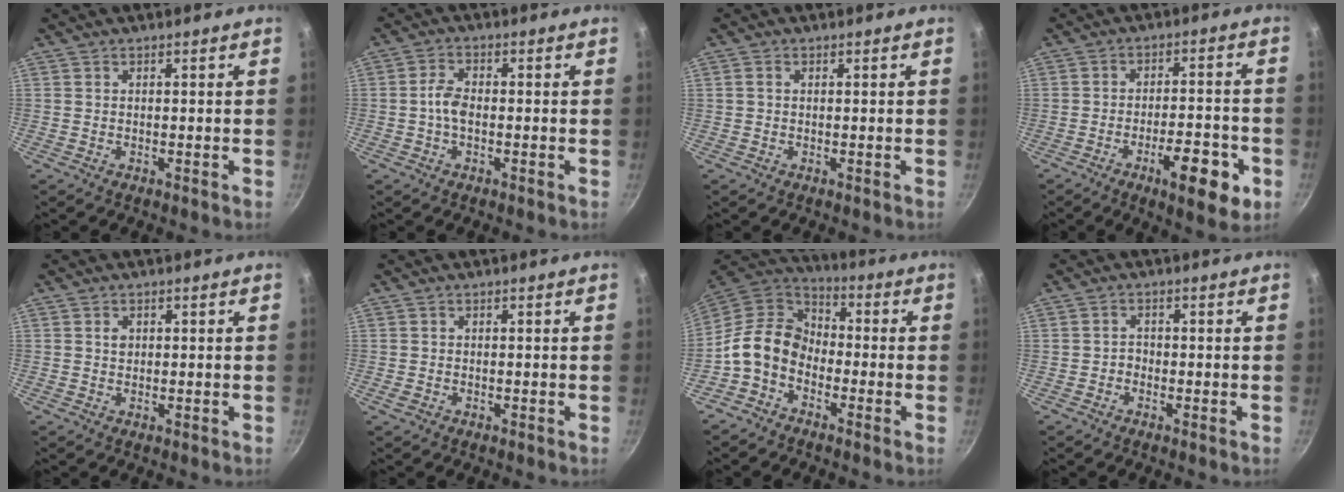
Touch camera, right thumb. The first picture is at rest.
{"total": 3.9, "force": [-0.7, 2.2, 3.1], "torque": [-0.060, 0.016, -0.019]}
{"total": 0.9, "force": [0.1, 0.7, 0.6], "torque": [-0.010, 0.005, 0.001]}
{"total": 12.0, "force": [-5.1, 4.2, 10.1], "torque": [-0.121, 0.021, -0.069]}
{"total": 1.4, "force": [0.3, 1.1, 0.8], "torque": [-0.008, 0.002, 0.003]}
{"total": 1.1, "force": [-0.5, 0.9, 0.5], "torque": [-0.008, 0.000, -0.008]}
{"total": 11.7, "force": [-3.4, 8.7, 7.0], "torque": [-0.102, 0.046, -0.090]}
{"total": 1.5, "force": [-0.8, 1.1, 0.6], "torque": [-0.003, 0.012, -0.017]}